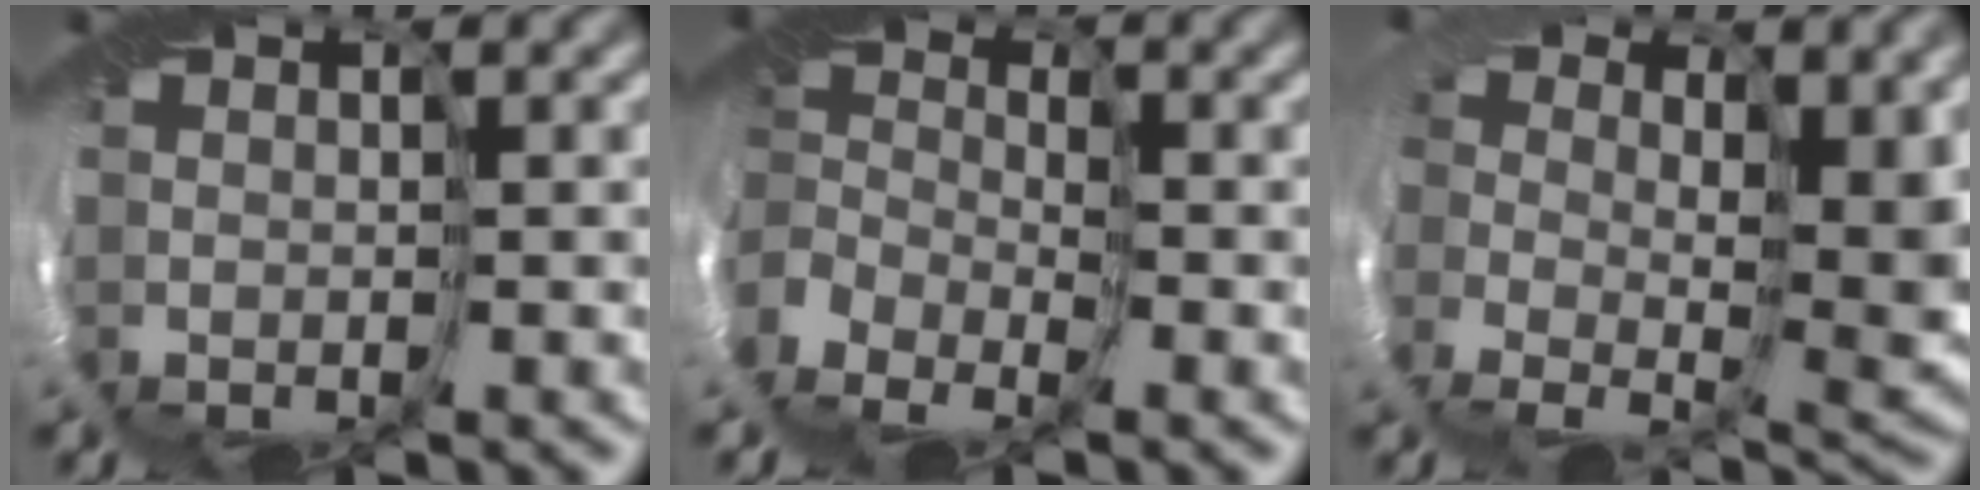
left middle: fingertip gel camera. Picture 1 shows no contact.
{"total": 5.7, "force": [-4.8, 2.9, 0.7], "torque": [0.019, -0.024, -0.099]}
{"total": 5.5, "force": [1.2, 3.3, 4.3], "torque": [-0.060, -0.040, 0.024]}